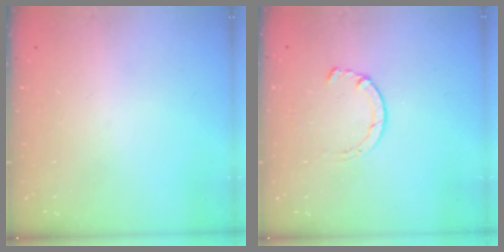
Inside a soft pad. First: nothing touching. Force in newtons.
{"total": 1.5, "press": 1.5, "slide": 0.3}